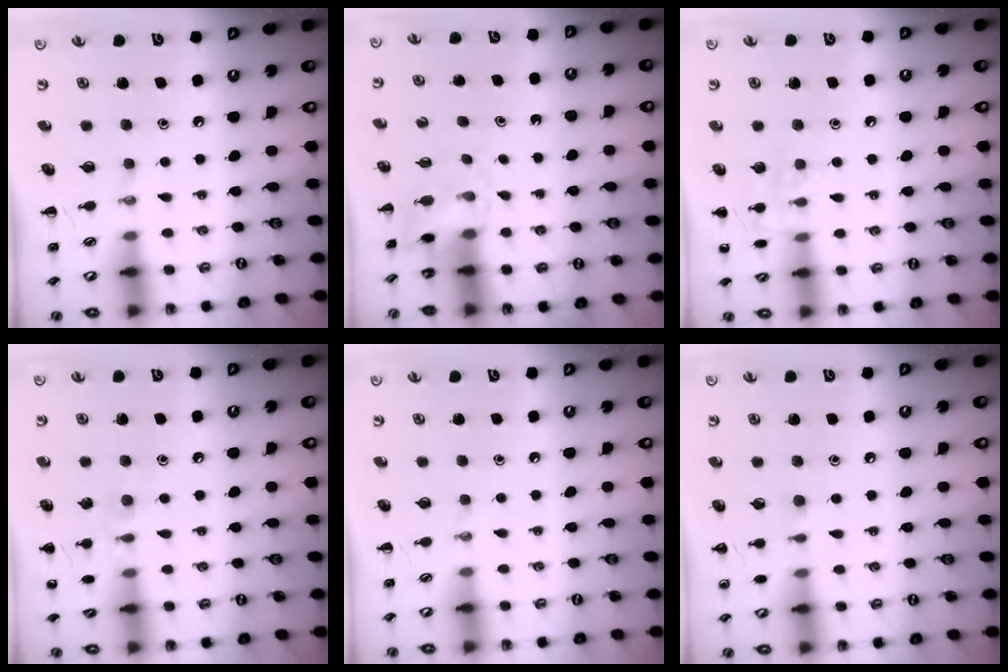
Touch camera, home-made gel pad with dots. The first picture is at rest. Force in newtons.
{"total": 2.9, "press": 2.7, "slide": 1.2}
{"total": 7.7, "press": 7.5, "slide": 1.5}
{"total": 7.5, "press": 7.3, "slide": 1.7}
{"total": 0.0}
{"total": 5.4, "press": 5.1, "slide": 1.7}